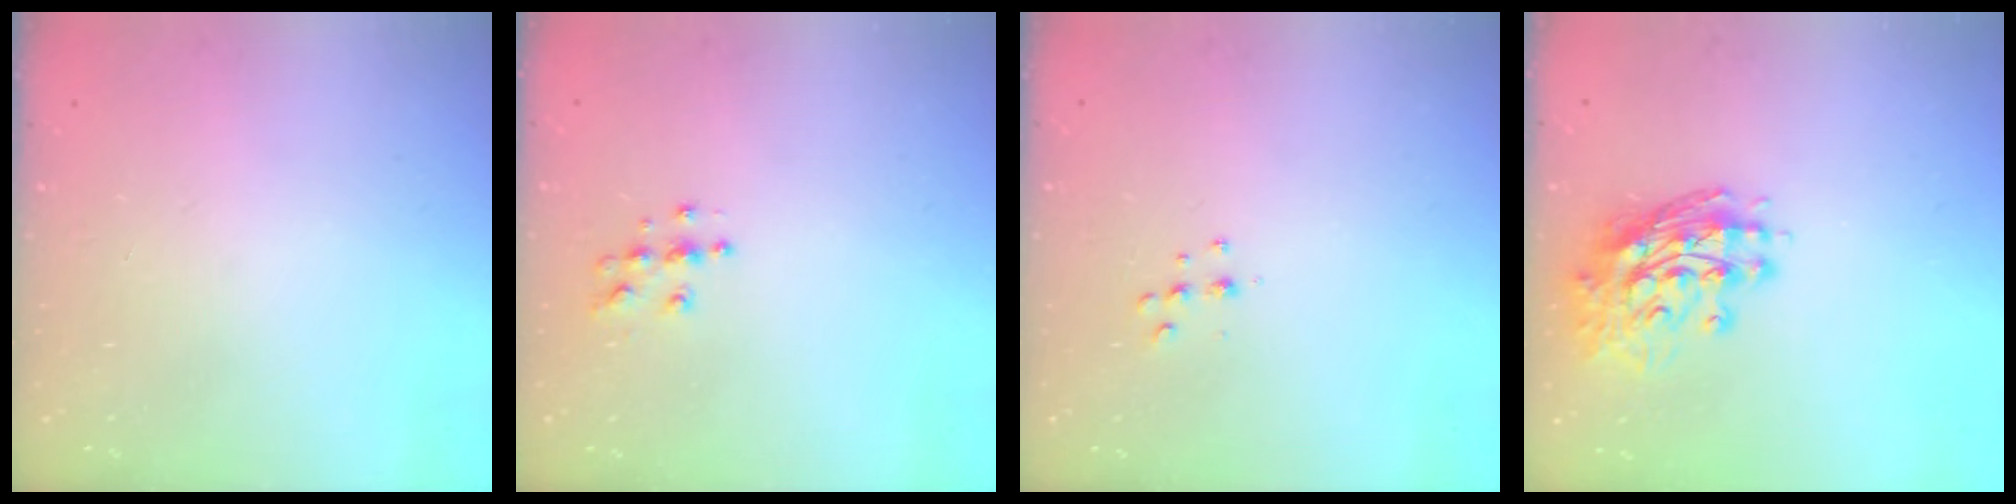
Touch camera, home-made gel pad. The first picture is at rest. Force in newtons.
{"total": 4.9, "press": 4.9, "slide": 0.1}
{"total": 5.1, "press": 5.0, "slide": 0.8}
{"total": 11.8, "press": 11.7, "slide": 1.3}